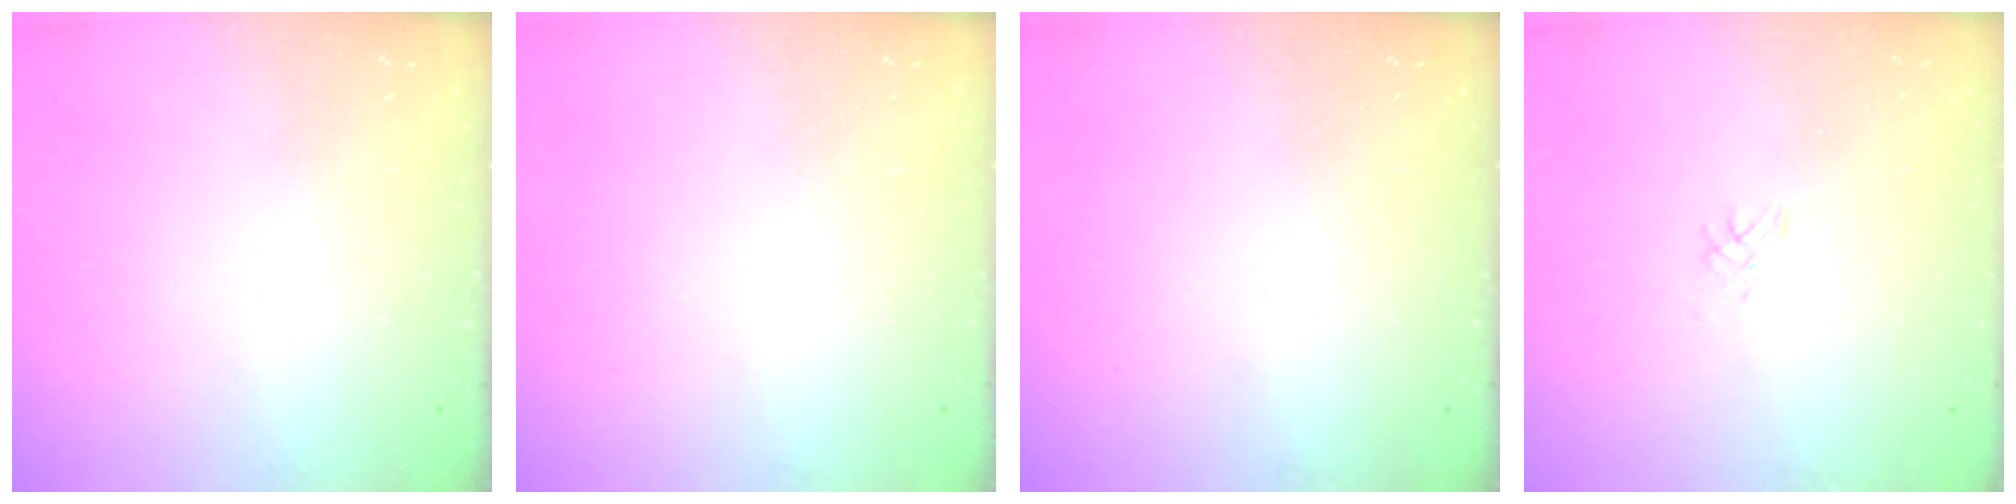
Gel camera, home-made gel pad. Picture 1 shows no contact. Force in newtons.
{"total": 0.0}
{"total": 0.0}
{"total": 1.7, "press": 1.7, "slide": 0.2}